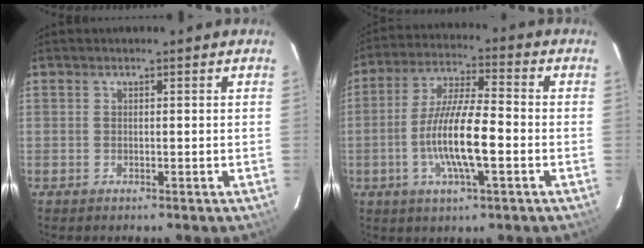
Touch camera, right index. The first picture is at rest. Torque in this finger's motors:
{"motor_torque": [1.13, 0.28, 0.70, 0.21]}